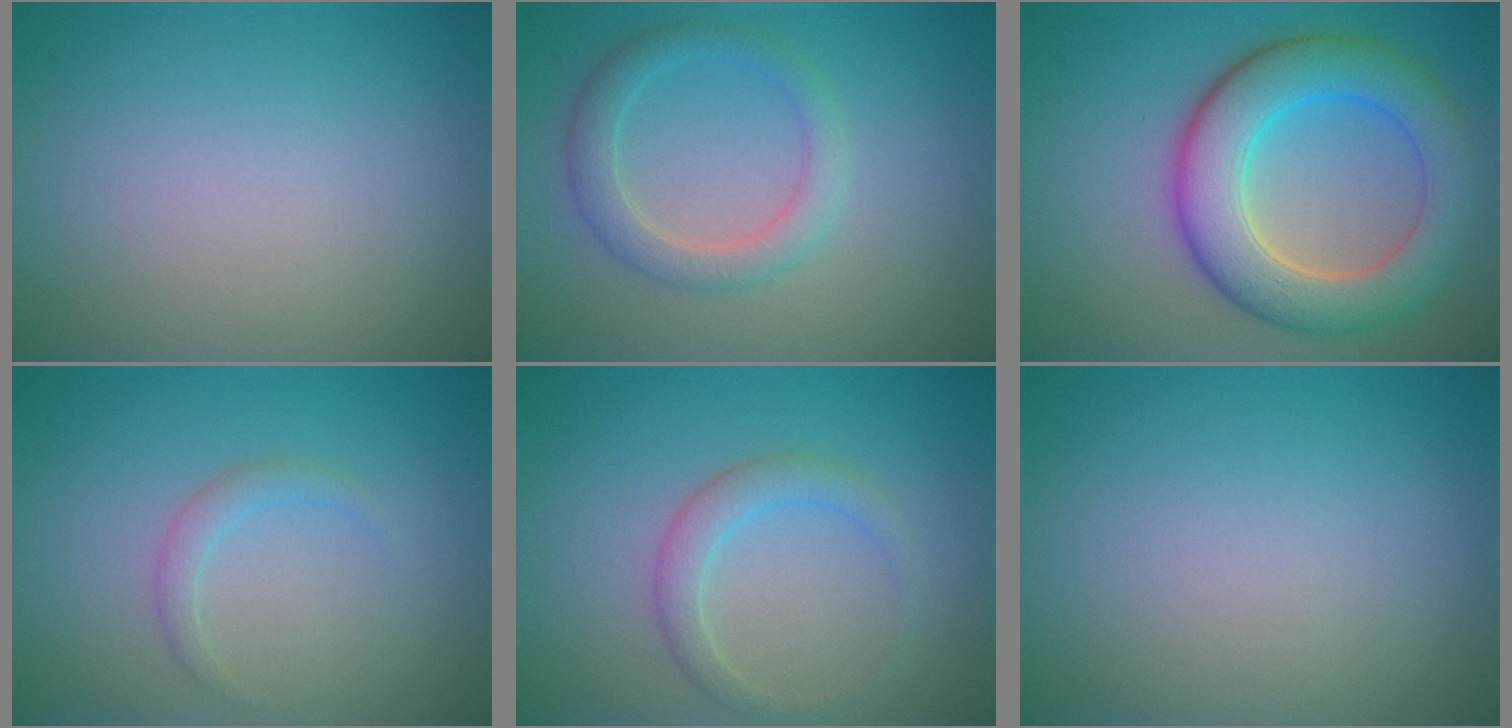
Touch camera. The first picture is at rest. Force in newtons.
{"total": 2.8, "press": 2.8, "slide": 0.1}
{"total": 8.0, "press": 8.0, "slide": 0.3}
{"total": 1.2, "press": 1.1, "slide": 0.1}
{"total": 2.1, "press": 2.1, "slide": 0.1}
{"total": 0.0}